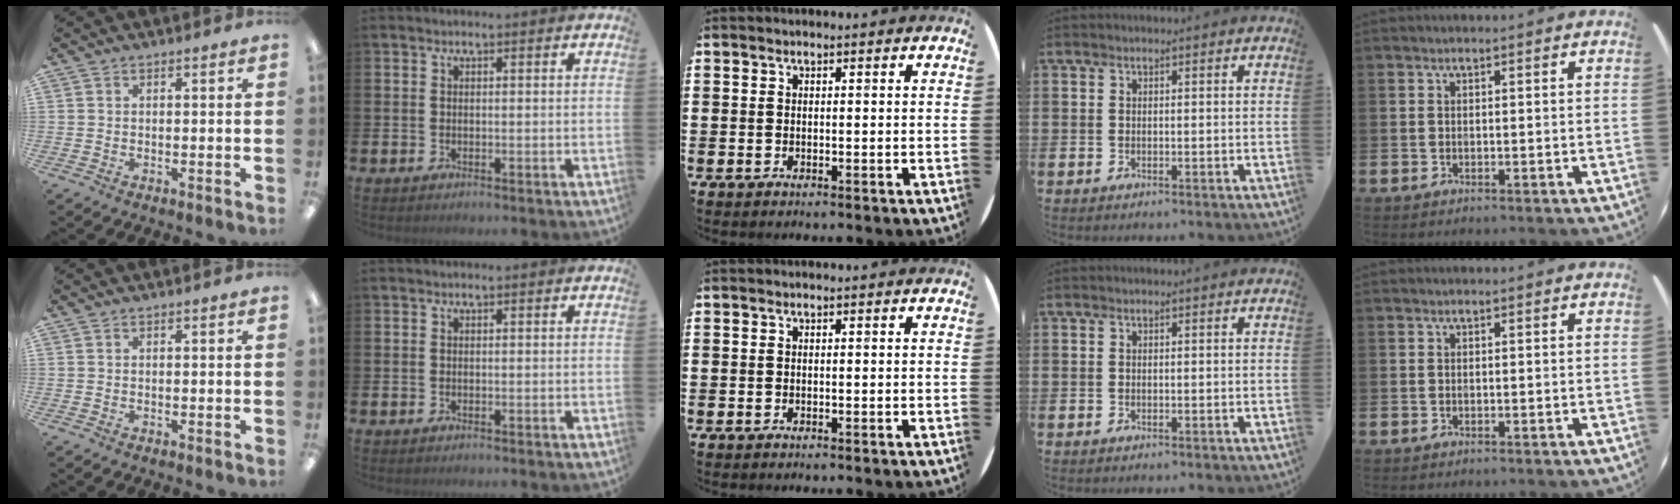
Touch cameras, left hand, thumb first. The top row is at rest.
{}